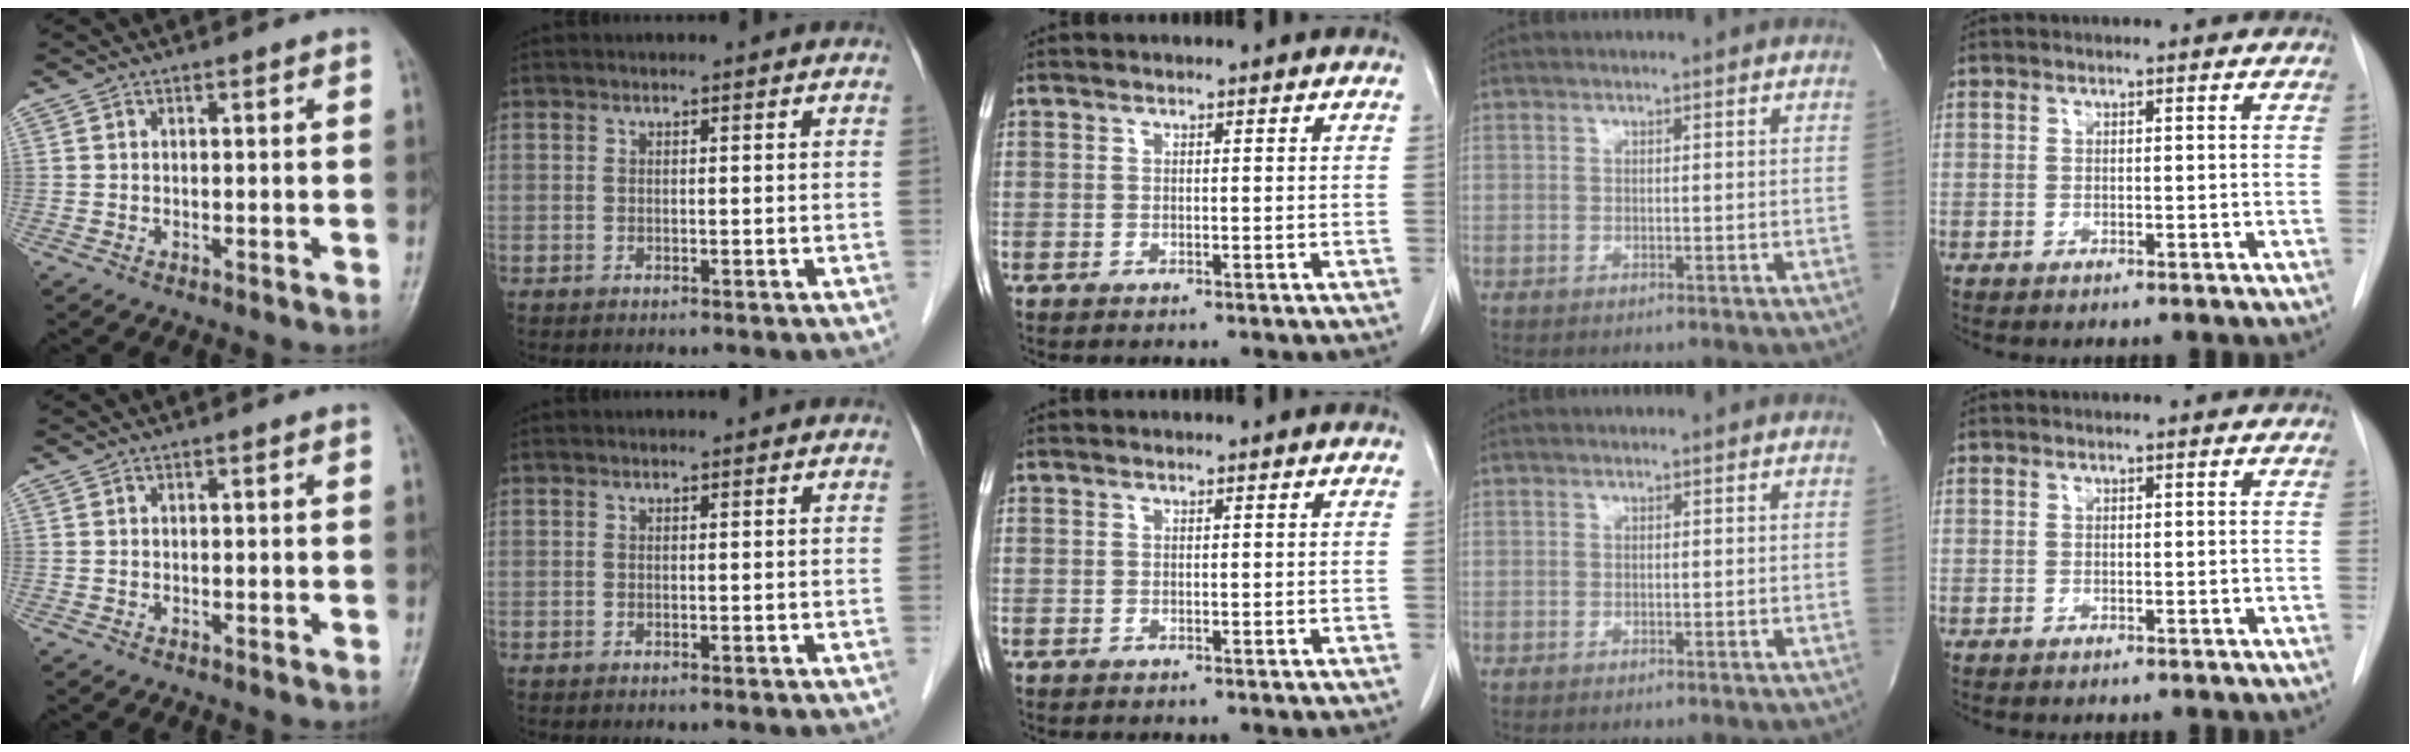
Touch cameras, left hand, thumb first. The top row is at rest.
{}